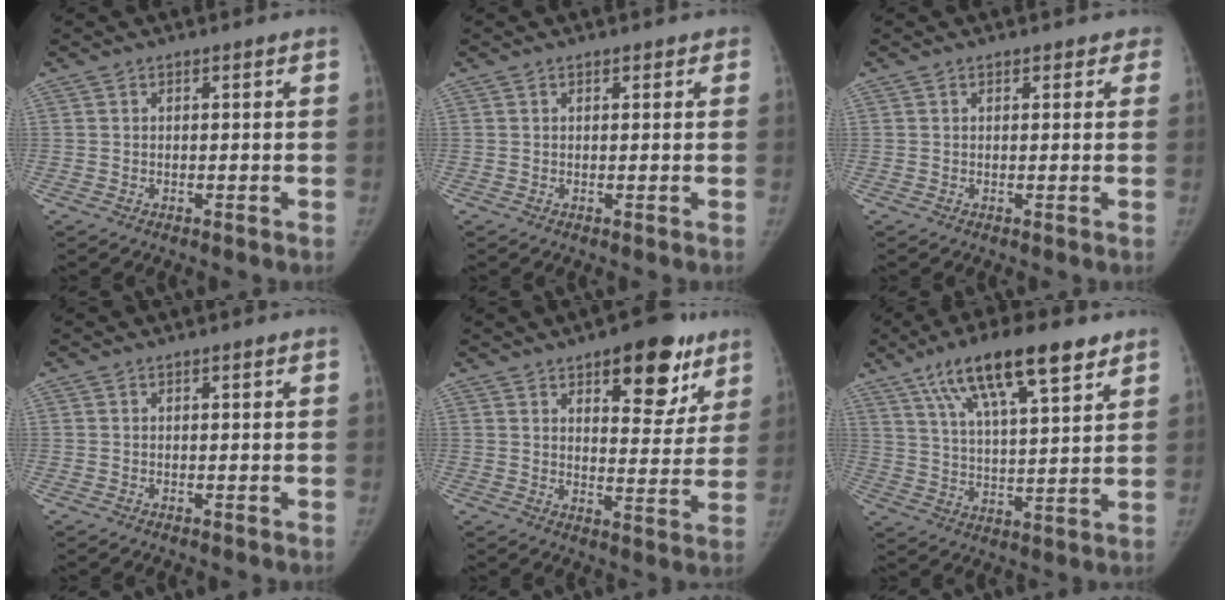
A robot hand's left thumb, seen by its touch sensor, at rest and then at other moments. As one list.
[{"total": 0.9, "force": [0.6, 0.7, 0.2], "torque": [0.012, -0.001, 0.001]}, {"total": 1.9, "force": [1.2, 1.4, 0.4], "torque": [0.028, -0.001, 0.006]}, {"total": 0.0}, {"total": 15.0, "force": [8.7, 6.7, 10.2], "torque": [-0.075, -0.039, 0.119]}, {"total": 17.7, "force": [10.6, 5.3, 13.1], "torque": [-0.198, -0.022, 0.182]}]